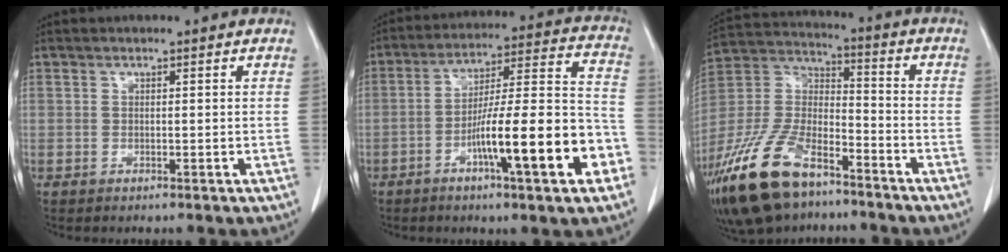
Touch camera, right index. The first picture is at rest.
{"total": 18.0, "force": [-6.9, 1.7, 16.5], "torque": [-0.238, 0.014, -0.105]}
{"total": 18.4, "force": [-12.5, 7.5, 11.1], "torque": [-0.254, -0.004, -0.235]}